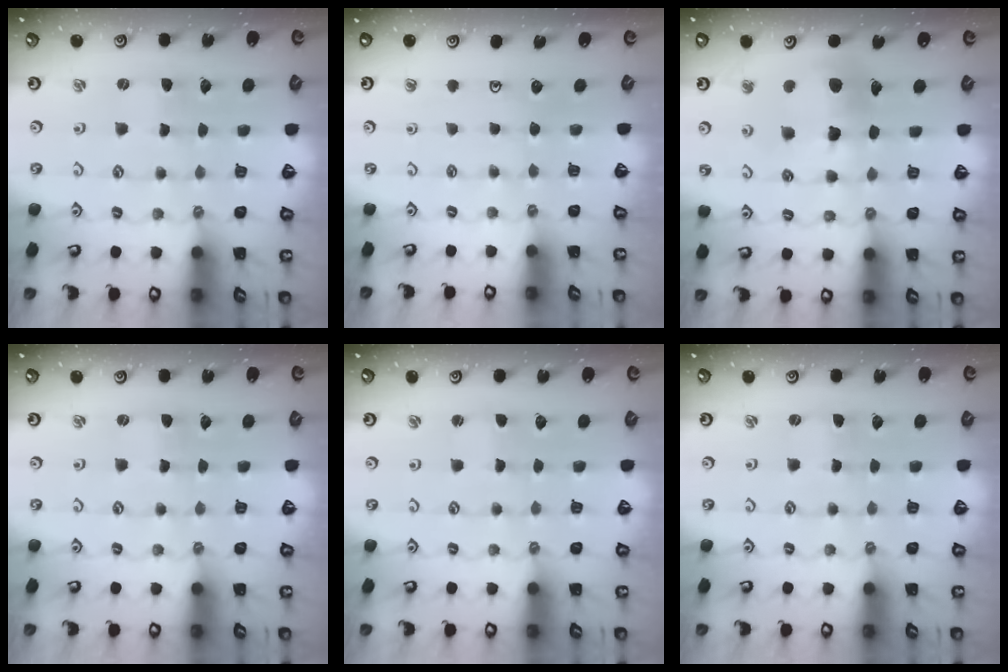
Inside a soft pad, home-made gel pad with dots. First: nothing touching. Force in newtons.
{"total": 0.0}
{"total": 12.1, "press": 12.0, "slide": 1.5}
{"total": 0.0}
{"total": 0.0}
{"total": 0.0}